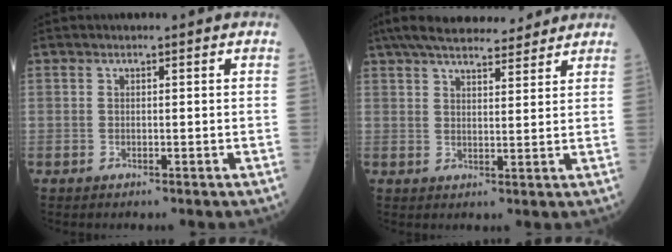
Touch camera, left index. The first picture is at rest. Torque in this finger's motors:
{"motor_torque": [0.74, -0.87, 0.03, 0.07]}